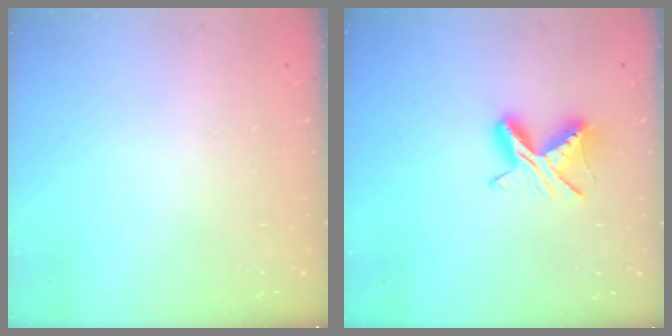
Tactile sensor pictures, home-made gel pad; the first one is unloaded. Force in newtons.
{"total": 7.5, "press": 7.4, "slide": 0.5}